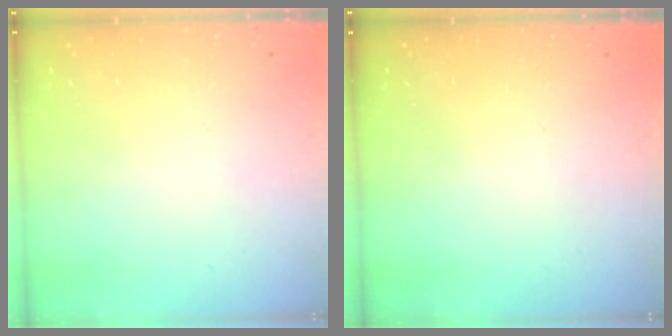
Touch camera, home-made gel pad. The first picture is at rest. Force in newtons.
{"total": 0.0}